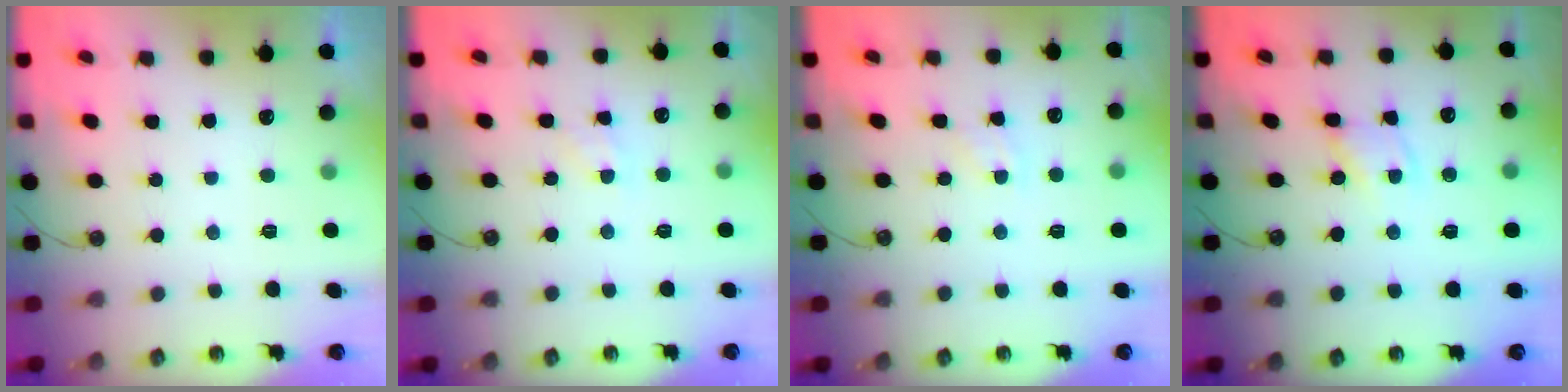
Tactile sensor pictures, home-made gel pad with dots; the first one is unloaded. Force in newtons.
{"total": 4.8, "press": 4.8, "slide": 0.6}
{"total": 2.9, "press": 2.9, "slide": 0.4}
{"total": 2.1, "press": 2.1, "slide": 0.3}